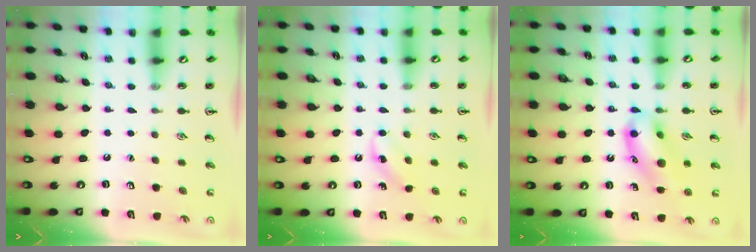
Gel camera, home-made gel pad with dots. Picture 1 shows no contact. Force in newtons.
{"total": 6.1, "press": 5.9, "slide": 1.6}
{"total": 14.1, "press": 13.7, "slide": 3.0}